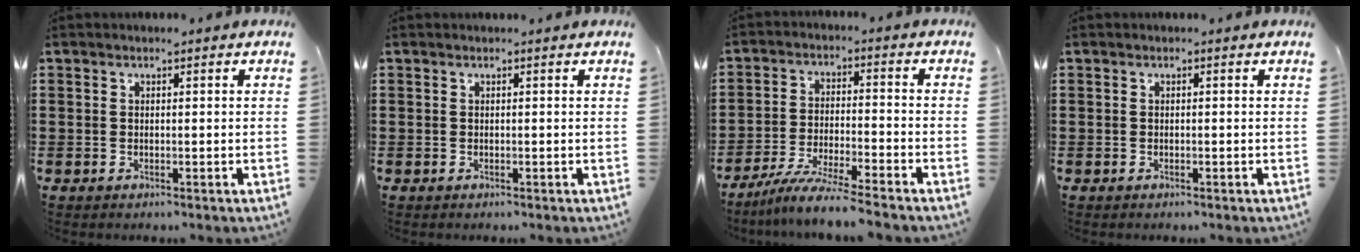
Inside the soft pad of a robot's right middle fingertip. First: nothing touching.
{"total": 0.0}
{"total": 6.3, "force": [-5.6, -0.7, 2.8], "torque": [-0.062, -0.022, -0.109]}
{"total": 0.0}